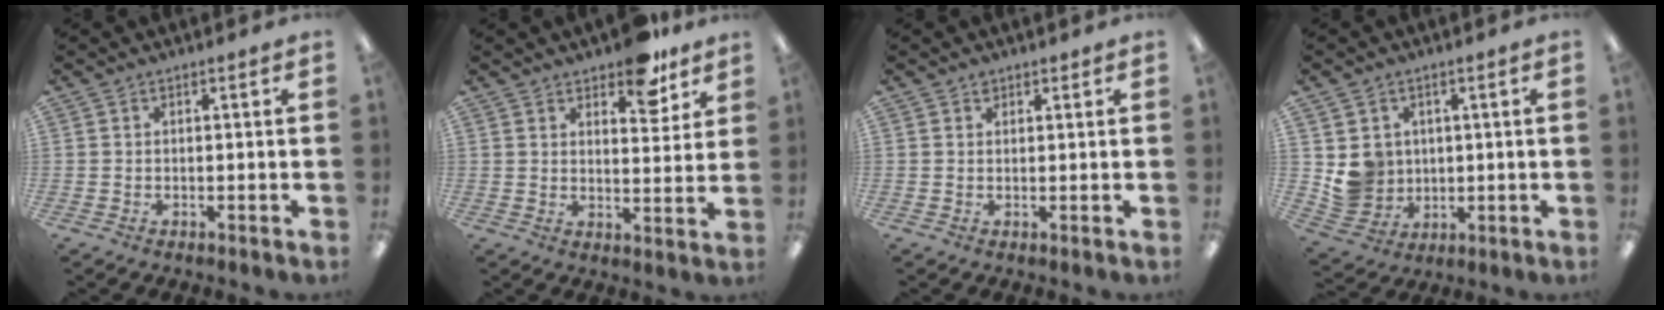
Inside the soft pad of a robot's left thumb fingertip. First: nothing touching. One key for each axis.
{"total": 9.1, "fx": 7.0, "fy": 3.9, "fz": 4.4, "tx": -0.040, "ty": -0.042, "tz": 0.119}
{"total": 1.3, "fx": 0.9, "fy": 0.8, "fz": 0.3, "tx": 0.002, "ty": -0.003, "tz": 0.016}
{"total": 7.4, "fx": 1.9, "fy": 7.1, "fz": 0.8, "tx": -0.019, "ty": -0.005, "tz": 0.048}